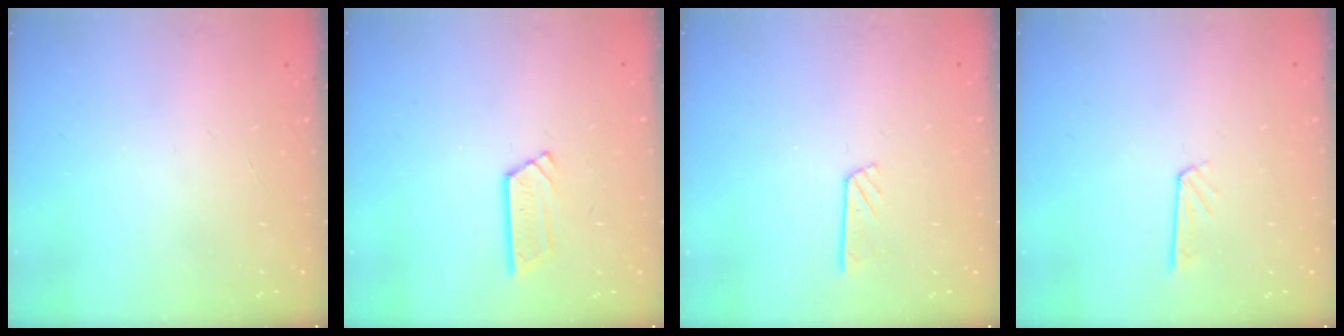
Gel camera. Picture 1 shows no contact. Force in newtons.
{"total": 4.7, "press": 4.7, "slide": 0.4}
{"total": 2.8, "press": 2.8, "slide": 0.2}
{"total": 4.4, "press": 4.4, "slide": 0.3}